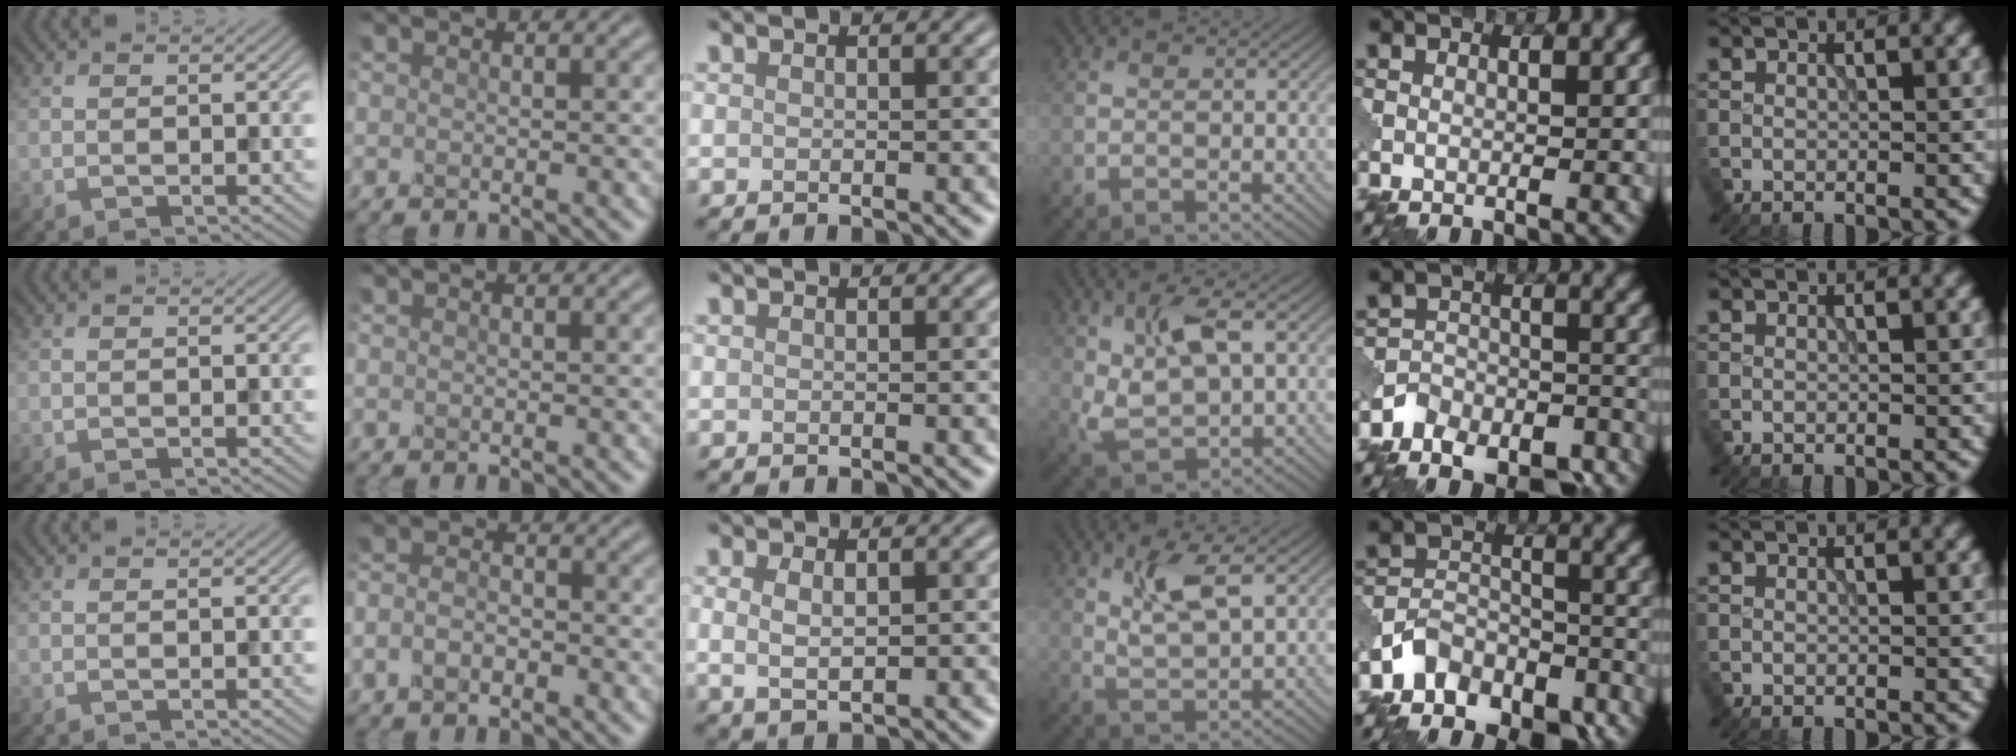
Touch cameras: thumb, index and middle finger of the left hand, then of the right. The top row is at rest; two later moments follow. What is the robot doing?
{"motion": "extract", "object": "pin"}